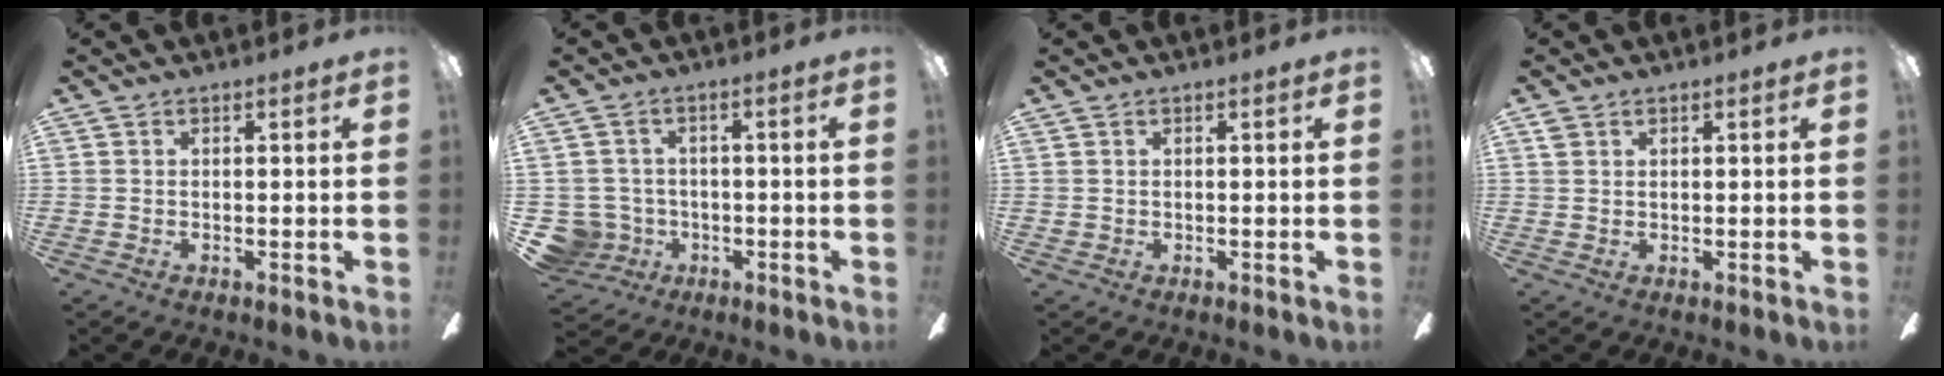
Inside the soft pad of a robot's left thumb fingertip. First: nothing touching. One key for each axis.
{"total": 6.6, "fx": -1.3, "fy": 6.3, "fz": 1.3, "tx": -0.069, "ty": 0.004, "tz": -0.022}
{"total": 0.5, "fx": 0.2, "fy": 0.5, "fz": 0.0, "tx": 0.001, "ty": 0.004, "tz": 0.003}
{"total": 1.2, "fx": 0.8, "fy": 0.7, "fz": 0.5, "tx": -0.013, "ty": 0.002, "tz": 0.015}